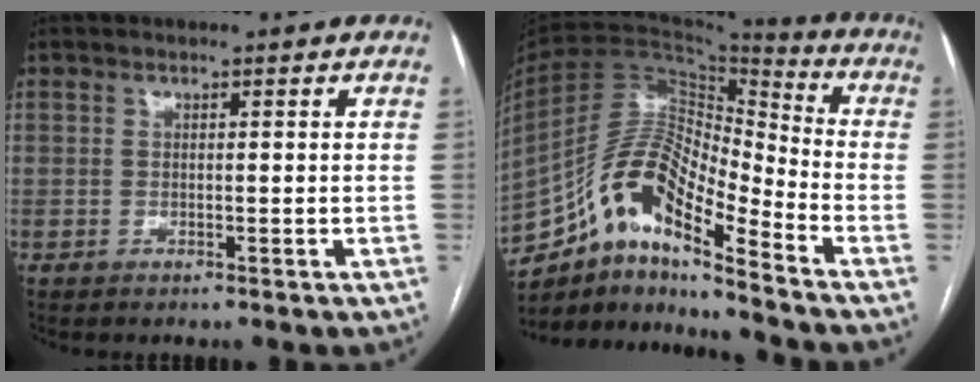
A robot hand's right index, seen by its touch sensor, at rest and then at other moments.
{"total": 15.4, "force": [-9.8, 3.6, 11.3], "torque": [-0.212, 0.031, -0.170]}